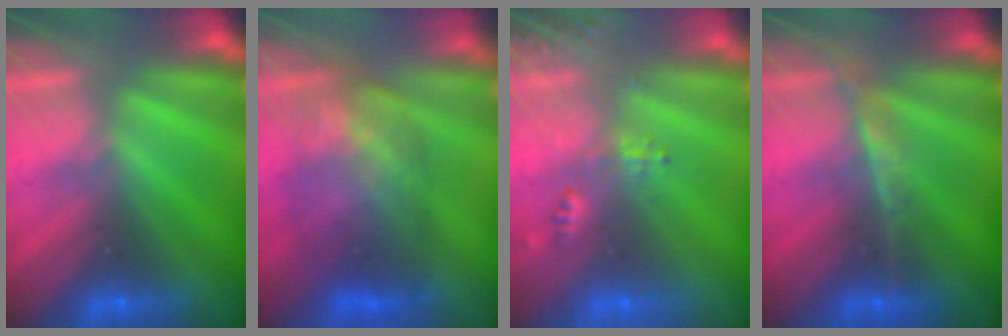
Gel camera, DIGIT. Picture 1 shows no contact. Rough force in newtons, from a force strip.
{"total": 7.5}
{"total": 2.4}
{"total": 2.4}